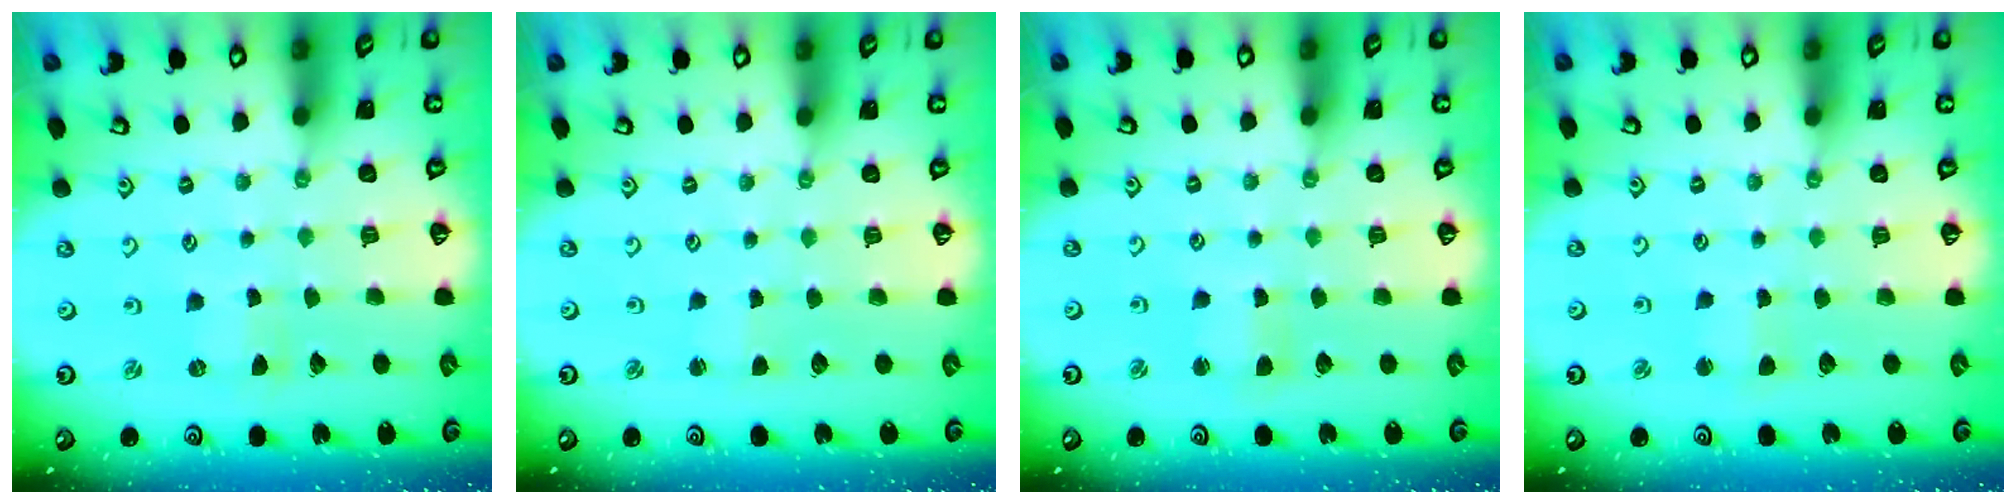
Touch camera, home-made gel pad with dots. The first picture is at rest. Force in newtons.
{"total": 1.0, "press": 1.0, "slide": 0.1}
{"total": 2.2, "press": 2.2, "slide": 0.3}
{"total": 2.1, "press": 2.1, "slide": 0.5}